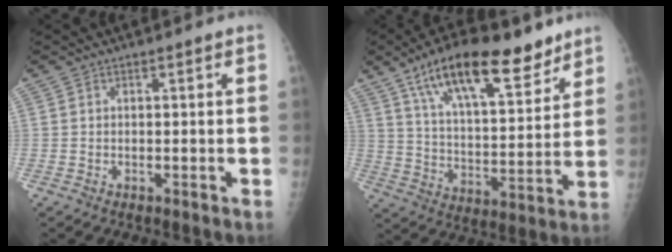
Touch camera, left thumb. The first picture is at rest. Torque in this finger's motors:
{"motor_torque": [0.40, 0.42, 1.55, -1.22, 0.29]}